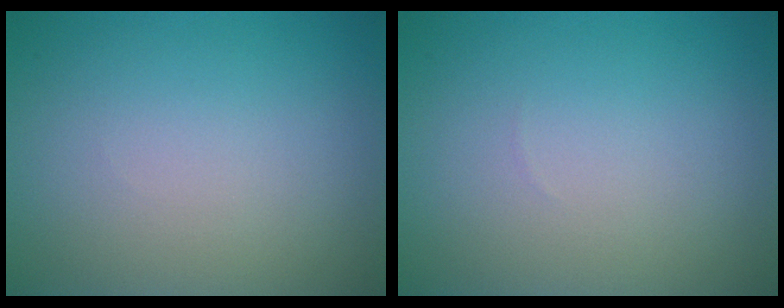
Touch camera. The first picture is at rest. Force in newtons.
{"total": 0.0}